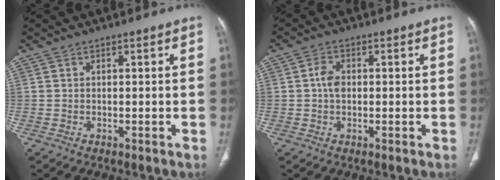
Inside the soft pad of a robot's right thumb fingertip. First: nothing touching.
{"total": 3.2, "force": [0.1, 2.1, 2.3], "torque": [-0.043, 0.006, -0.002]}